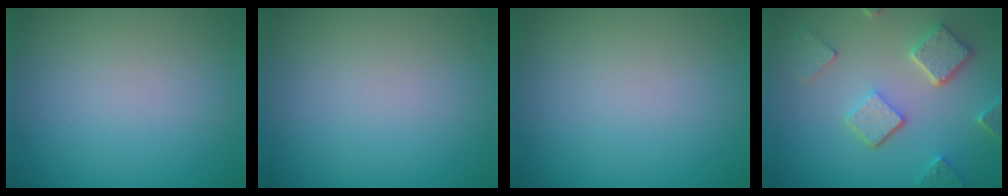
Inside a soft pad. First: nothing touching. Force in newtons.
{"total": 0.0}
{"total": 0.0}
{"total": 5.1, "press": 3.9, "slide": 3.2}